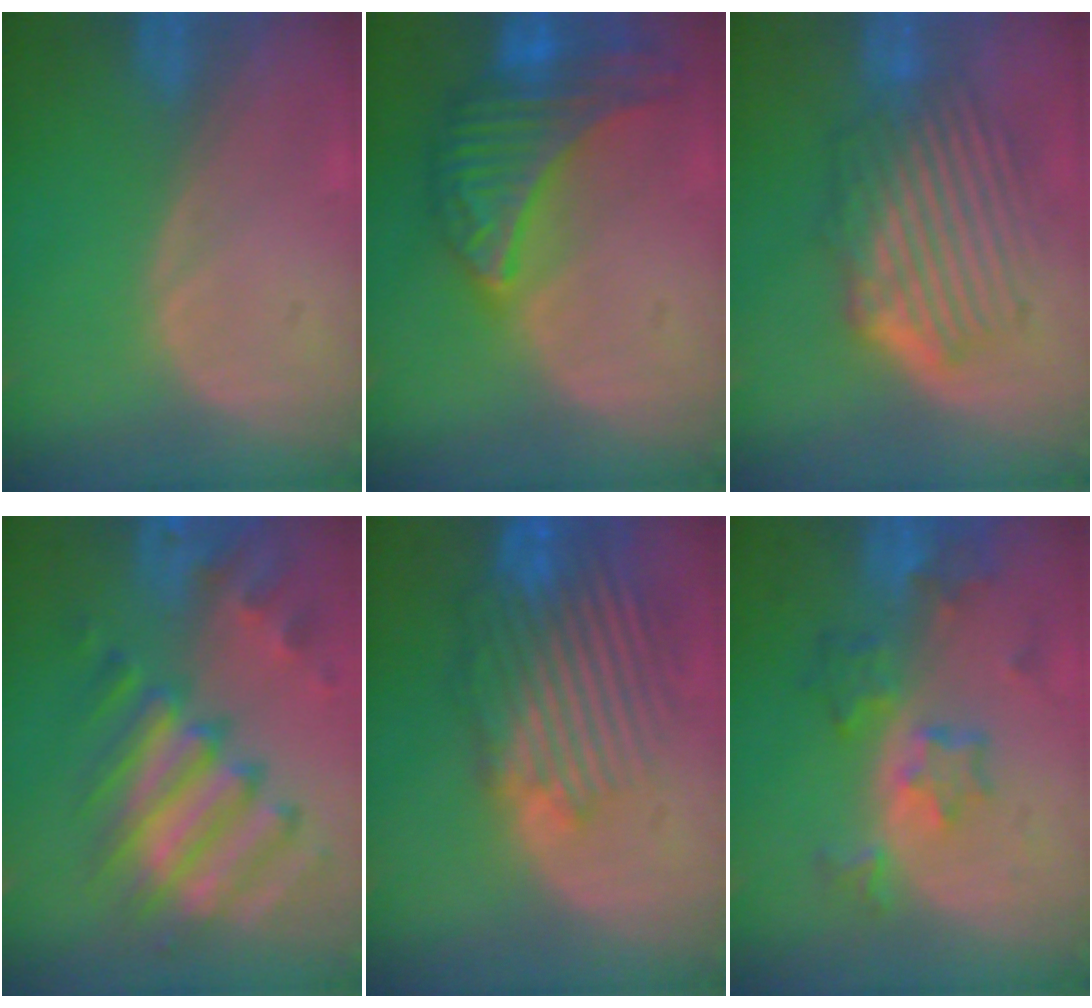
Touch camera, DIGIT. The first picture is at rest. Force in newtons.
{"total": 9.5, "press": 9.5, "slide": 0.5}
{"total": 9.6, "press": 8.5, "slide": 4.5}
{"total": 11.6, "press": 10.1, "slide": 5.7}
{"total": 10.2, "press": 9.5, "slide": 3.9}
{"total": 7.3, "press": 6.5, "slide": 3.5}